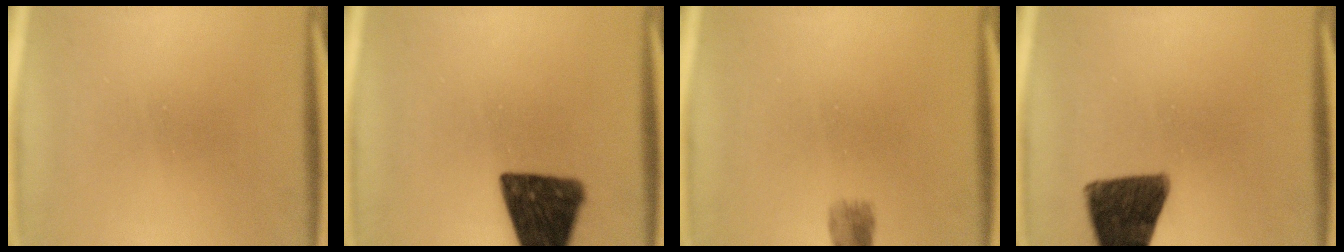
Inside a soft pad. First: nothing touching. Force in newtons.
{"total": 16.6}
{"total": 1.3}
{"total": 13.2}